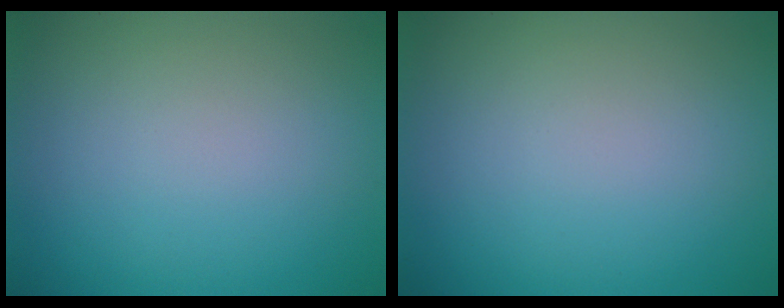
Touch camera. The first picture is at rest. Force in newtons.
{"total": 0.0}